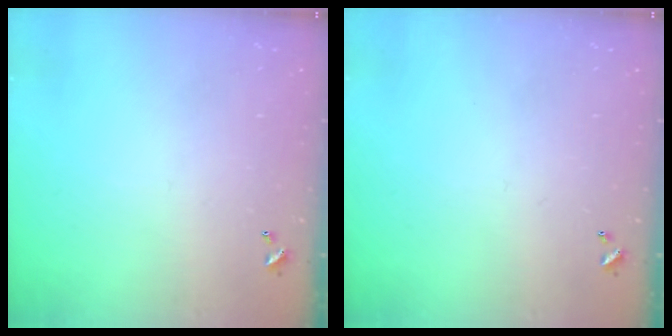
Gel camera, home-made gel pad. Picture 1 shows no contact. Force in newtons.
{"total": 0.0}